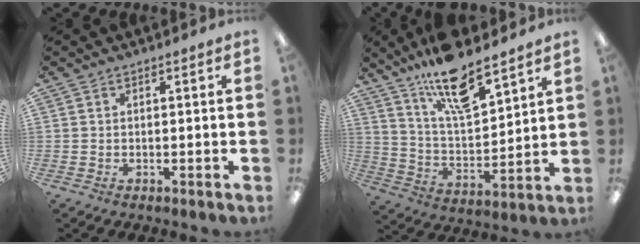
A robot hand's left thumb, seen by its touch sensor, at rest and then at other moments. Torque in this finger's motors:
{"motor_torque": [2.09, 1.19, 1.42, -1.38, 0.11]}